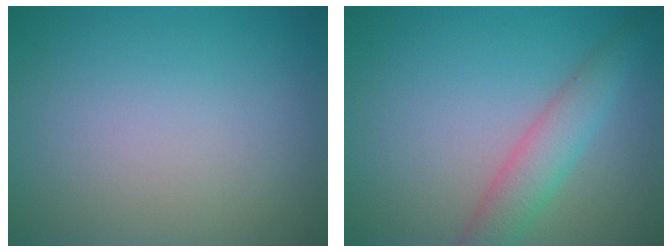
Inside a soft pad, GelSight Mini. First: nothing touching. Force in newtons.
{"total": 3.4, "press": 3.4, "slide": 0.2}